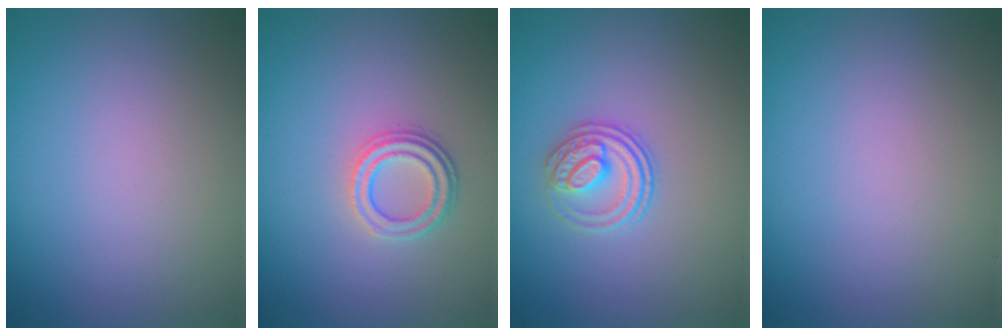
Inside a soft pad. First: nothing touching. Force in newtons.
{"total": 2.8, "press": 2.3, "slide": 1.6}
{"total": 3.0, "press": 2.6, "slide": 1.5}
{"total": 0.0}